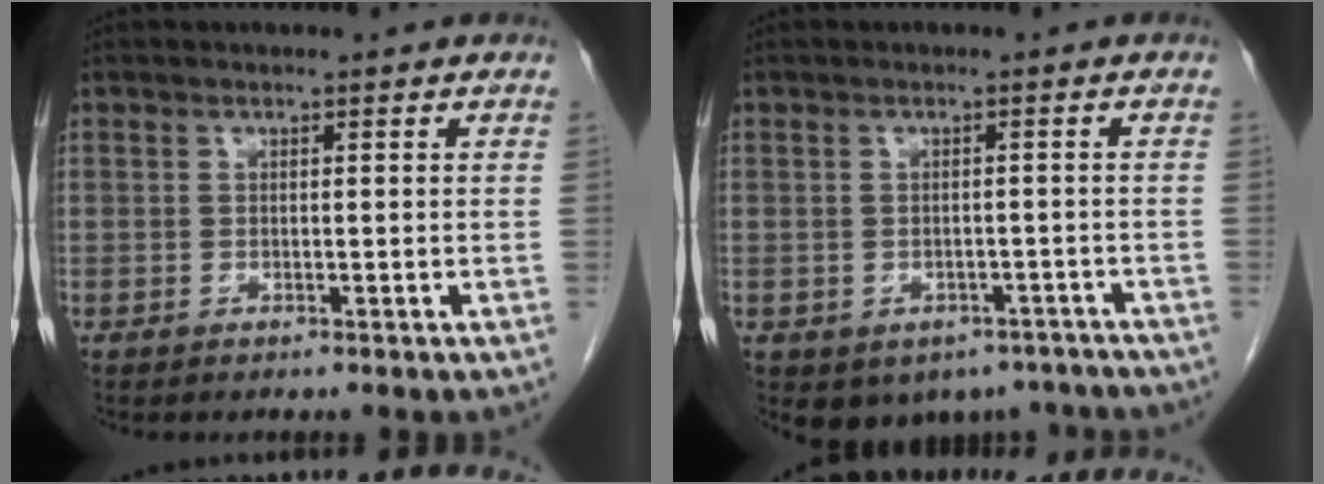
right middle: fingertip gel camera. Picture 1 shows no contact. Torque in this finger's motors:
{"motor_torque": [0.32, -0.32, 0.06, 0.05]}